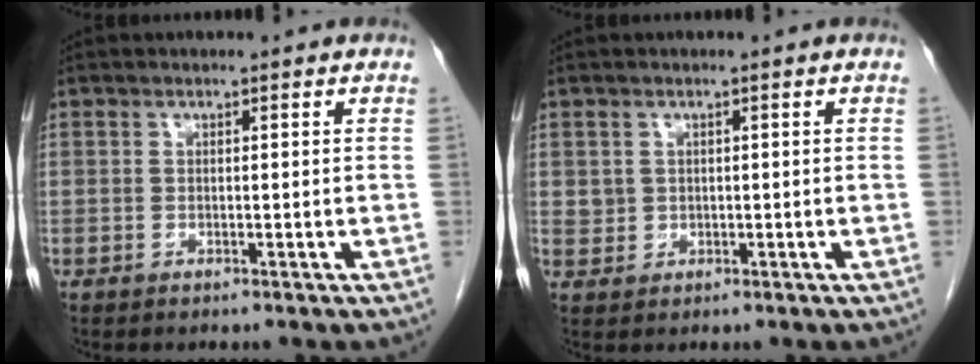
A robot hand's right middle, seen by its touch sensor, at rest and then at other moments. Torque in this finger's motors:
{"motor_torque": [-0.21, -0.04, -0.01, 0.01]}